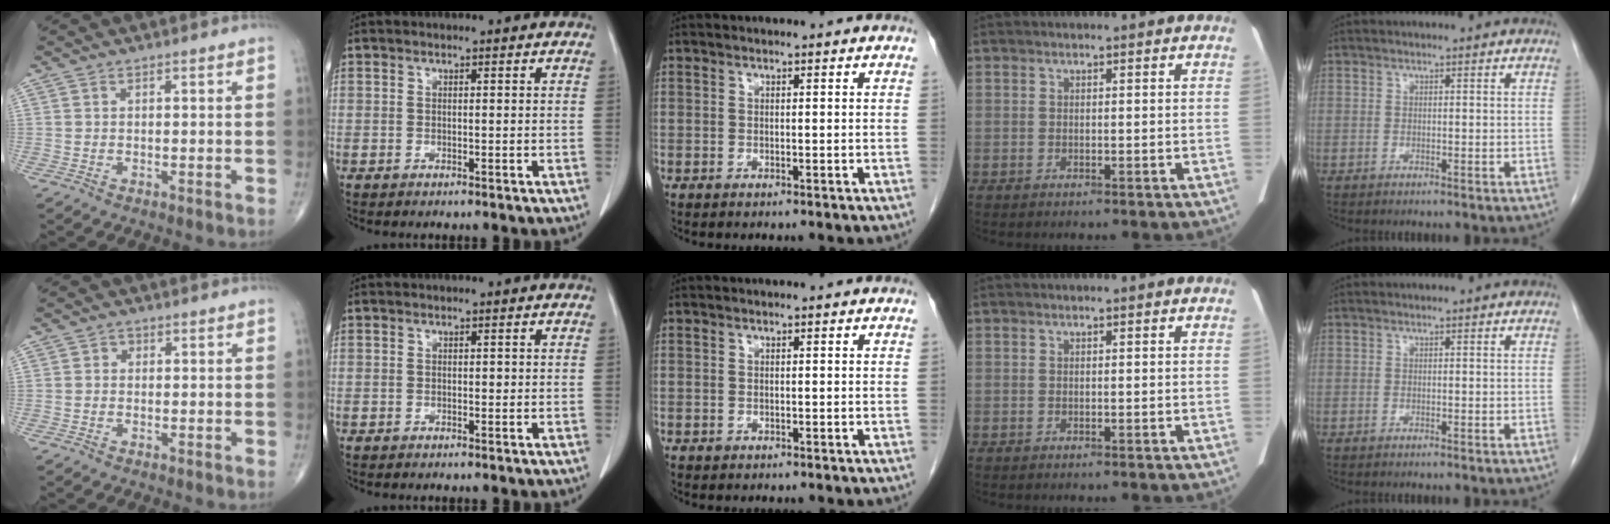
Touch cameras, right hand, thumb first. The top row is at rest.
{"thumb": {"total": 1.0, "force": [0.1, 0.9, 0.4], "torque": [0.003, 0.004, -0.002]}}